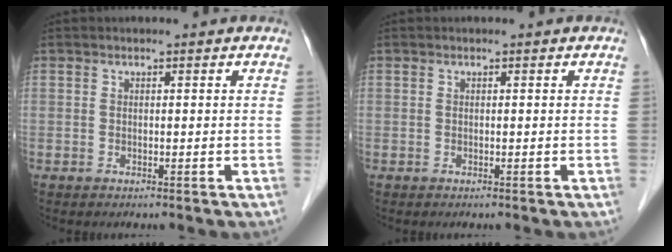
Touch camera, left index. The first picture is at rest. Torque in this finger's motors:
{"motor_torque": [0.00, 0.00, 0.08, 0.00]}